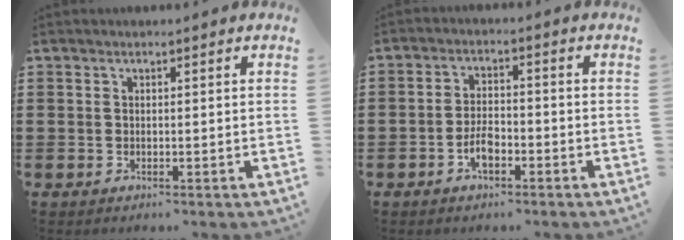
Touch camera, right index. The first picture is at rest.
{"total": 3.9, "force": [-1.9, 1.7, 2.9], "torque": [-0.065, 0.002, -0.039]}